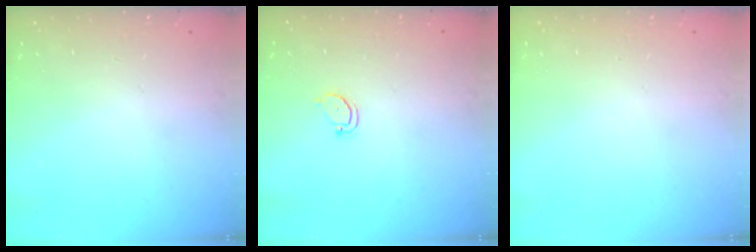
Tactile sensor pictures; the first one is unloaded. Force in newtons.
{"total": 2.5, "press": 2.5, "slide": 0.3}
{"total": 0.0}